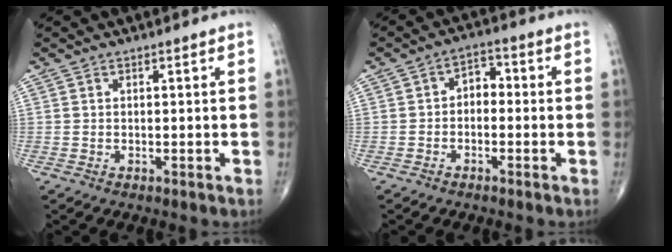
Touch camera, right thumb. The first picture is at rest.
{"total": 4.0, "force": [-0.6, 2.8, 2.9], "torque": [-0.028, 0.022, -0.022]}